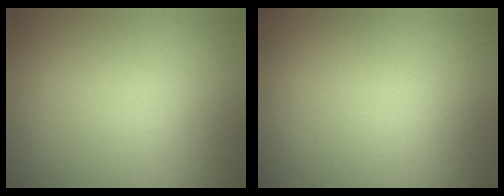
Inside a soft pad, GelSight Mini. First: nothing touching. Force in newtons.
{"total": 0.0}